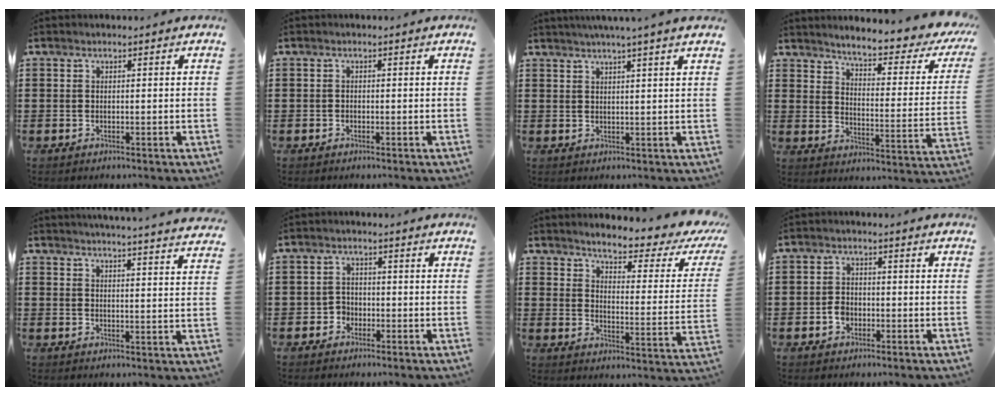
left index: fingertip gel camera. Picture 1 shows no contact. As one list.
[{"total": 0.6, "force": [-0.5, 0.4, 0.0], "torque": [-0.003, 0.002, -0.011]}, {"total": 2.6, "force": [2.1, -0.9, 1.1], "torque": [-0.025, -0.005, 0.037]}, {"total": 4.4, "force": [3.8, -0.4, 2.2], "torque": [-0.055, -0.037, 0.053]}, {"total": 3.9, "force": [3.8, -1.1, 0.4], "torque": [-0.020, -0.026, 0.065]}, {"total": 2.4, "force": [-1.4, 1.9, 0.3], "torque": [-0.014, 0.005, -0.032]}, {"total": 4.1, "force": [3.5, -0.2, 2.1], "torque": [-0.054, -0.033, 0.047]}, {"total": 2.7, "force": [-1.0, 2.1, 1.4], "torque": [-0.028, 0.003, -0.020]}]